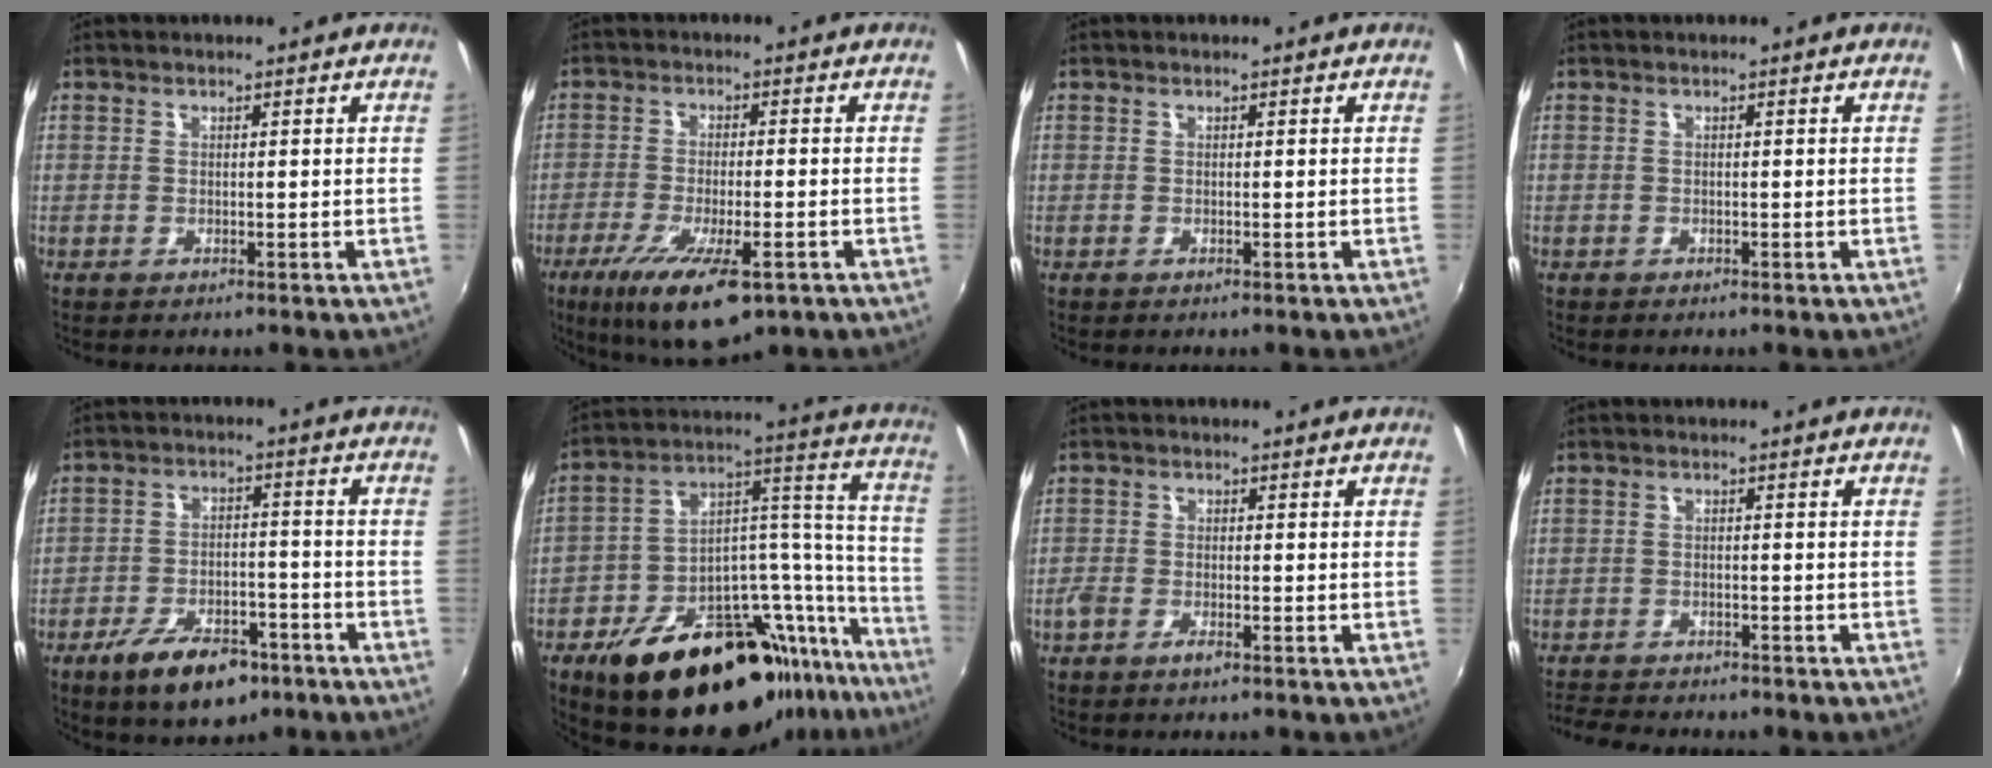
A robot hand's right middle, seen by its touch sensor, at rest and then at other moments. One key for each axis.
{"total": 14.3, "fx": -8.1, "fy": 4.1, "fz": 11.1, "tx": -0.216, "ty": -0.049, "tz": -0.129}
{"total": 0.0}
{"total": 0.0}
{"total": 12.5, "fx": -7.9, "fy": 6.0, "fz": 7.5, "tx": -0.150, "ty": -0.001, "tz": -0.121}
{"total": 32.2, "fx": -22.9, "fy": 11.7, "fz": 19.3, "tx": -0.234, "ty": 0.041, "tz": -0.330}
{"total": 3.0, "fx": -2.1, "fy": 1.2, "fz": 1.8, "tx": -0.046, "ty": -0.004, "tz": -0.044}
{"total": 7.1, "fx": -6.6, "fy": 1.7, "fz": 2.2, "tx": -0.066, "ty": -0.015, "tz": -0.107}